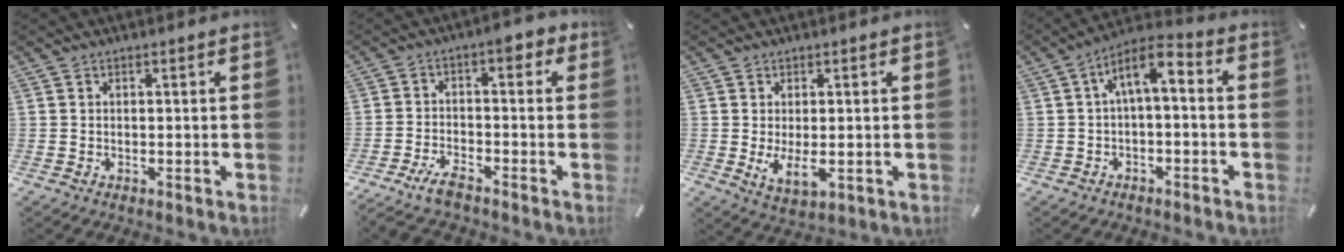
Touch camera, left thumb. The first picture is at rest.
{"total": 7.5, "force": [-3.3, 3.6, 5.6], "torque": [-0.106, 0.016, -0.064]}
{"total": 5.8, "force": [-0.4, 2.6, 5.1], "torque": [-0.098, -0.014, -0.012]}
{"total": 6.9, "force": [0.5, 3.1, 6.1], "torque": [-0.109, -0.001, 0.007]}